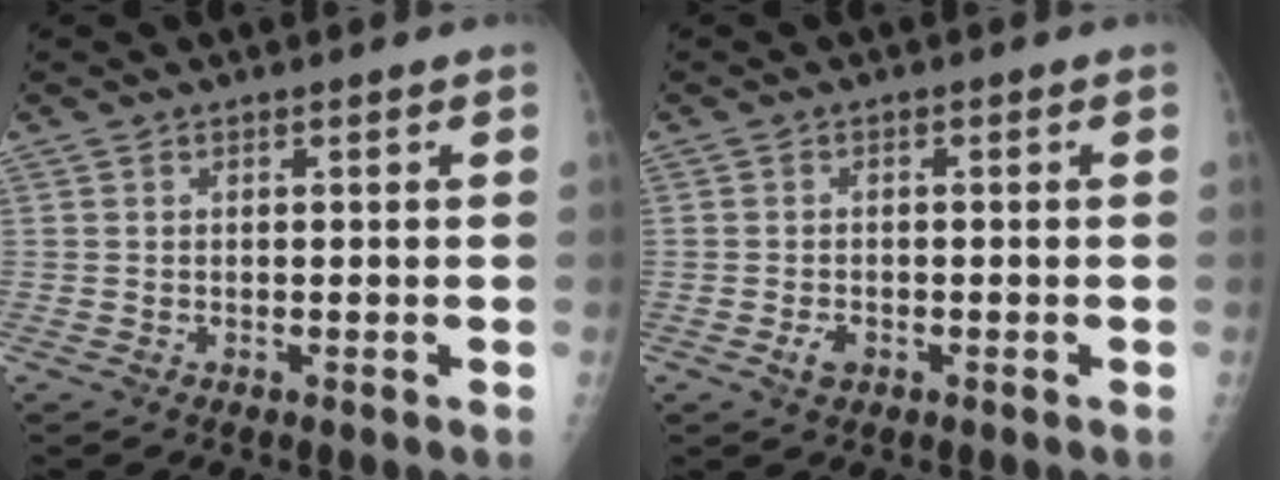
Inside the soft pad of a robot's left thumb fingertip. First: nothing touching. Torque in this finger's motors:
{"motor_torque": [-0.32, 0.20, 0.07, 0.05, 0.00]}